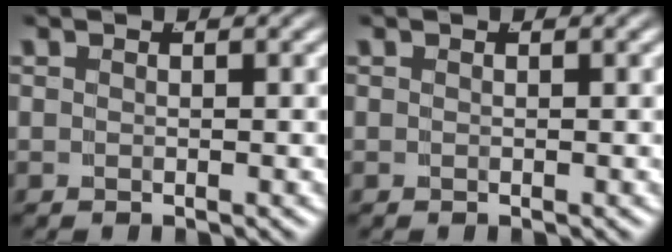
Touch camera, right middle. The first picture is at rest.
{"total": 0.0}